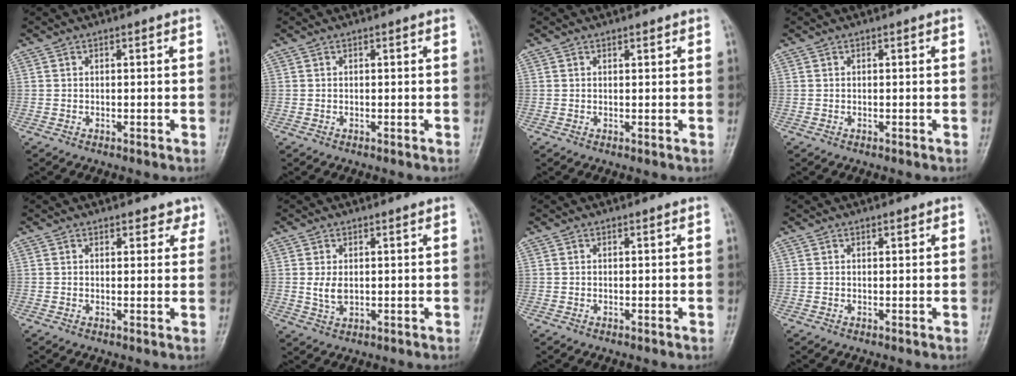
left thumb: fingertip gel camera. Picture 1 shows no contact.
{"total": 0.0}
{"total": 0.9, "force": [0.7, 0.4, 0.4], "torque": [-0.004, -0.004, 0.008]}
{"total": 0.0}
{"total": 3.0, "force": [2.4, 1.7, 0.8], "torque": [0.021, -0.011, 0.023]}
{"total": 3.2, "force": [0.7, 2.0, 2.5], "torque": [-0.043, -0.009, 0.020]}
{"total": 0.0}
{"total": 0.7, "force": [0.6, 0.3, 0.3], "torque": [-0.007, -0.004, 0.008]}